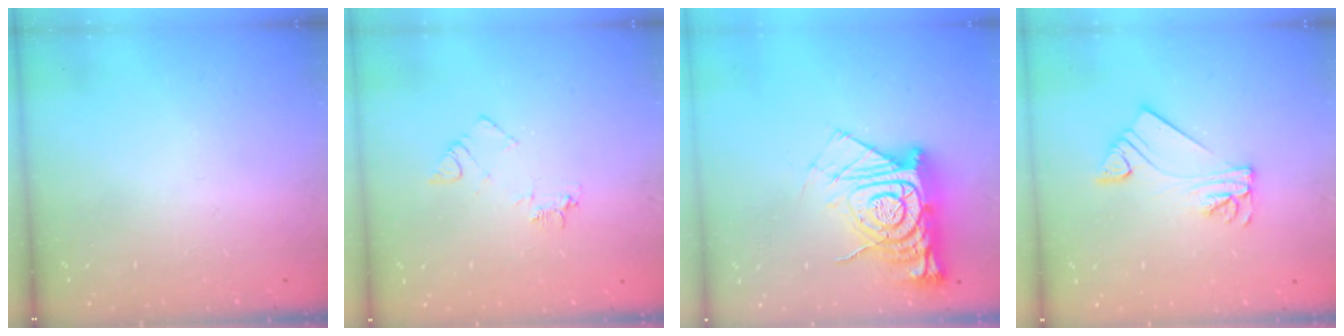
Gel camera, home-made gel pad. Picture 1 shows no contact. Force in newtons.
{"total": 5.6, "press": 5.5, "slide": 0.6}
{"total": 17.8, "press": 17.7, "slide": 1.6}
{"total": 7.9, "press": 7.9, "slide": 0.8}